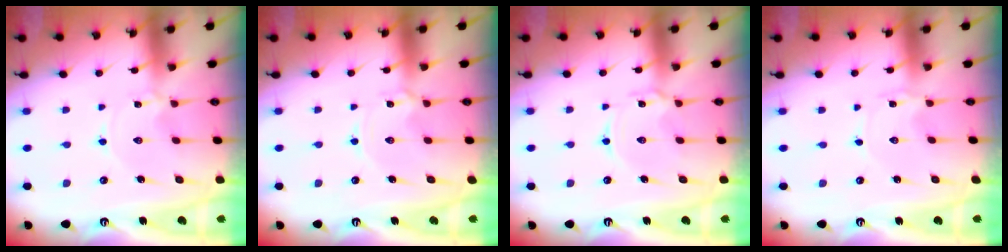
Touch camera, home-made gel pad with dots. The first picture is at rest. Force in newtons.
{"total": 1.5, "press": 1.5, "slide": 0.1}
{"total": 2.6, "press": 2.6, "slide": 0.3}
{"total": 0.6, "press": 0.6, "slide": 0.1}